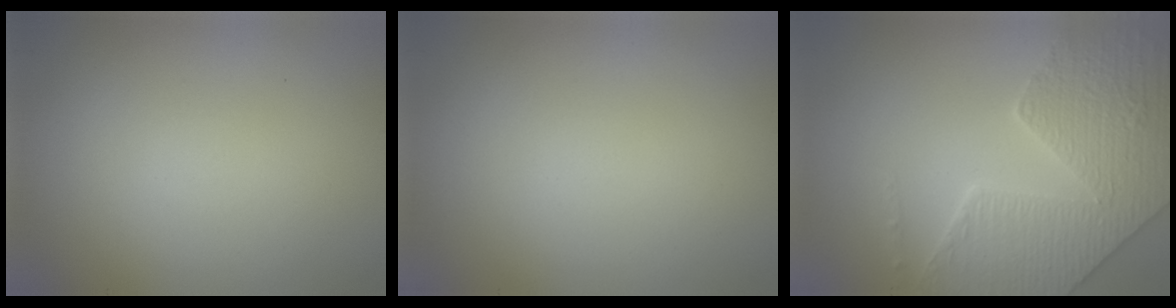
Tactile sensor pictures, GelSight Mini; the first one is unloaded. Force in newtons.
{"total": 0.0}
{"total": 7.3, "press": 6.0, "slide": 4.2}